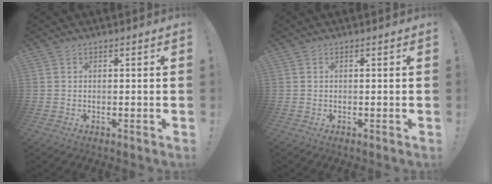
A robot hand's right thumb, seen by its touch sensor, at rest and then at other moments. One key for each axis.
{"total": 0.0}